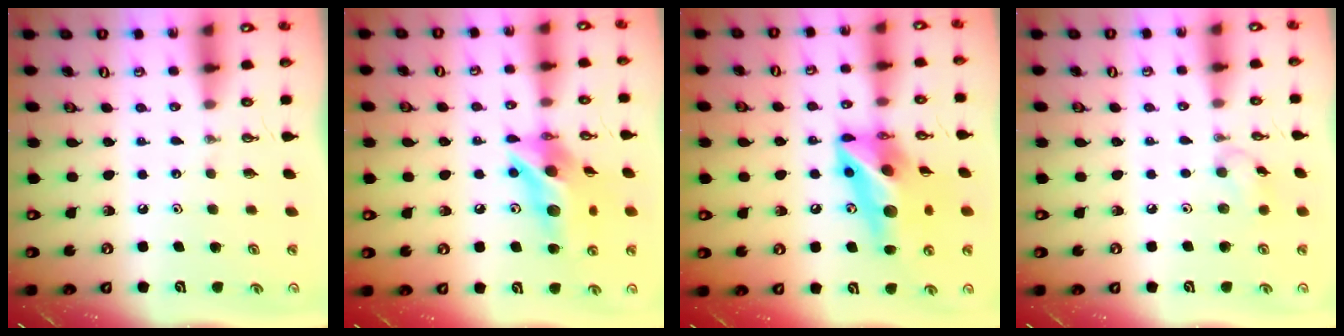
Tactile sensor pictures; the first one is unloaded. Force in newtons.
{"total": 14.1, "press": 14.0, "slide": 1.2}
{"total": 17.6, "press": 17.4, "slide": 2.9}
{"total": 6.6, "press": 6.6, "slide": 0.6}